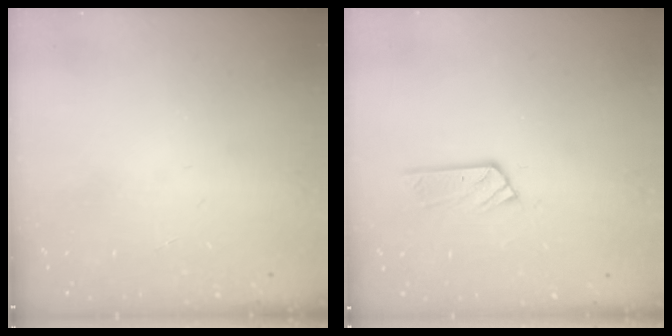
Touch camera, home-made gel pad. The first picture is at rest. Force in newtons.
{"total": 5.1, "press": 5.1, "slide": 0.3}